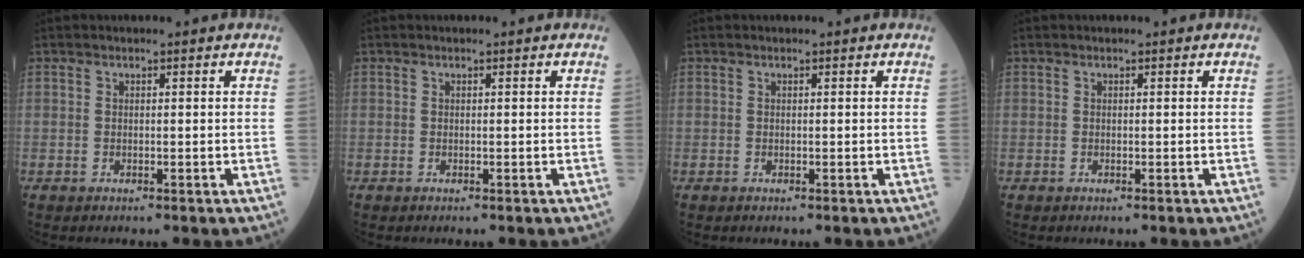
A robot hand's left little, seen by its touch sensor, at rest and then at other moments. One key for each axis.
{"total": 0.0}
{"total": 0.0}
{"total": 0.0}